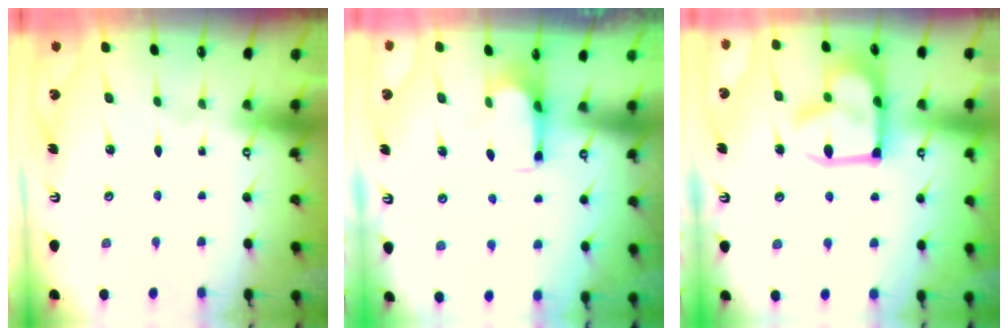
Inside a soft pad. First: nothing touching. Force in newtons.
{"total": 2.7, "press": 2.6, "slide": 0.9}
{"total": 16.4, "press": 16.4, "slide": 1.2}